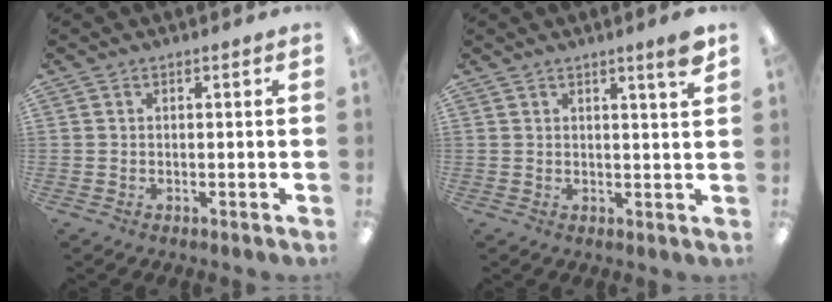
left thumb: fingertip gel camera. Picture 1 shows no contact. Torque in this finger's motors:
{"motor_torque": [0.18, -0.23, -0.06, 0.48, 0.06]}